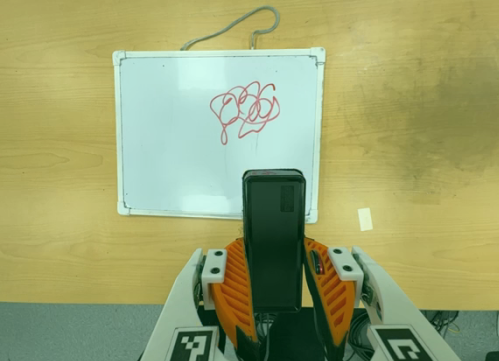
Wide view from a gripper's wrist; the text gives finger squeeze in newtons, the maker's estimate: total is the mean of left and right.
{"total": 4.9, "left": 3.5, "right": 6.3}